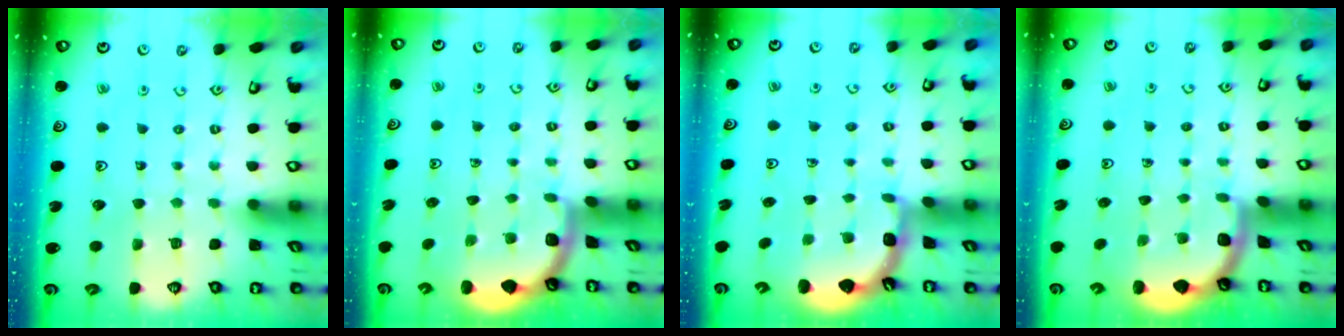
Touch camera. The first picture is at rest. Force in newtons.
{"total": 1.8, "press": 1.8, "slide": 0.1}
{"total": 1.9, "press": 1.9, "slide": 0.3}
{"total": 1.8, "press": 1.8, "slide": 0.2}